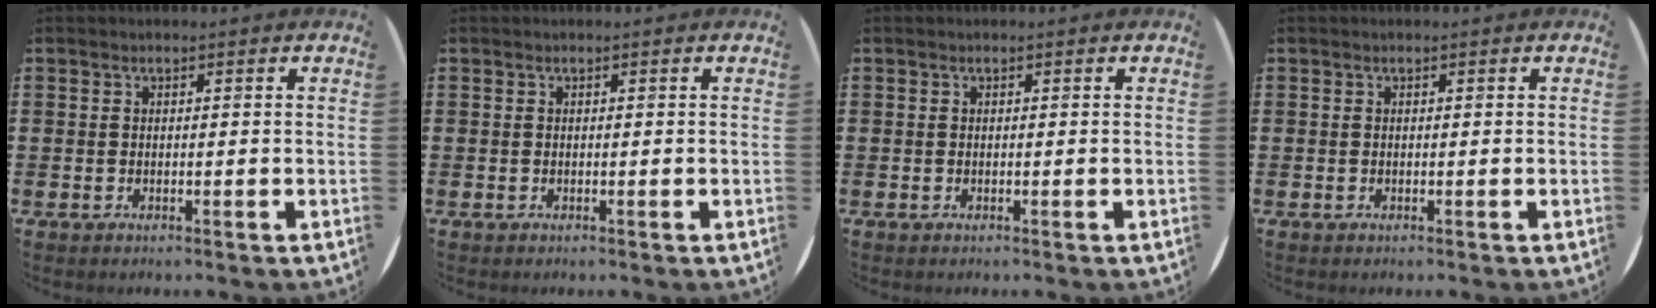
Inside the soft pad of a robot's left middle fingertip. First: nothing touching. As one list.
[{"total": 0.0}, {"total": 0.0}, {"total": 0.0}]